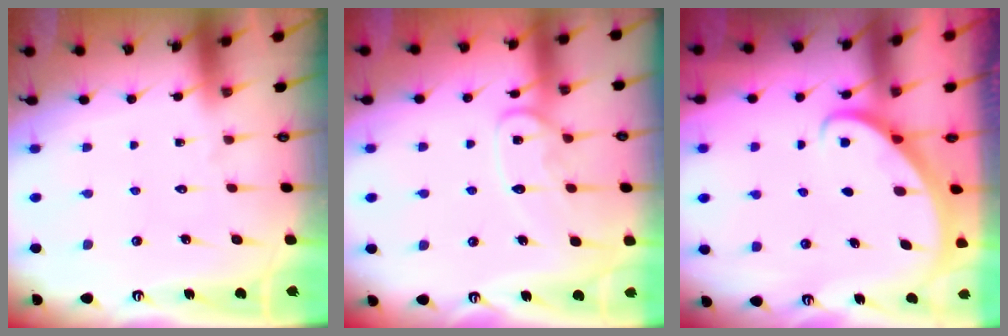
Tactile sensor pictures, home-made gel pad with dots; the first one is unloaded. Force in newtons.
{"total": 12.1, "press": 12.0, "slide": 1.2}
{"total": 2.7, "press": 2.7, "slide": 0.2}